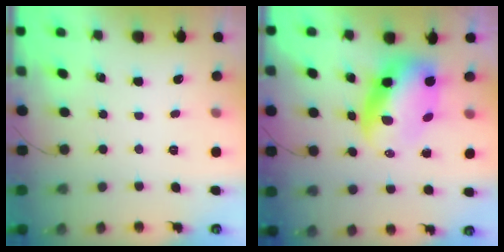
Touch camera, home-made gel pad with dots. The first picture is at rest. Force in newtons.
{"total": 9.0, "press": 8.8, "slide": 1.9}